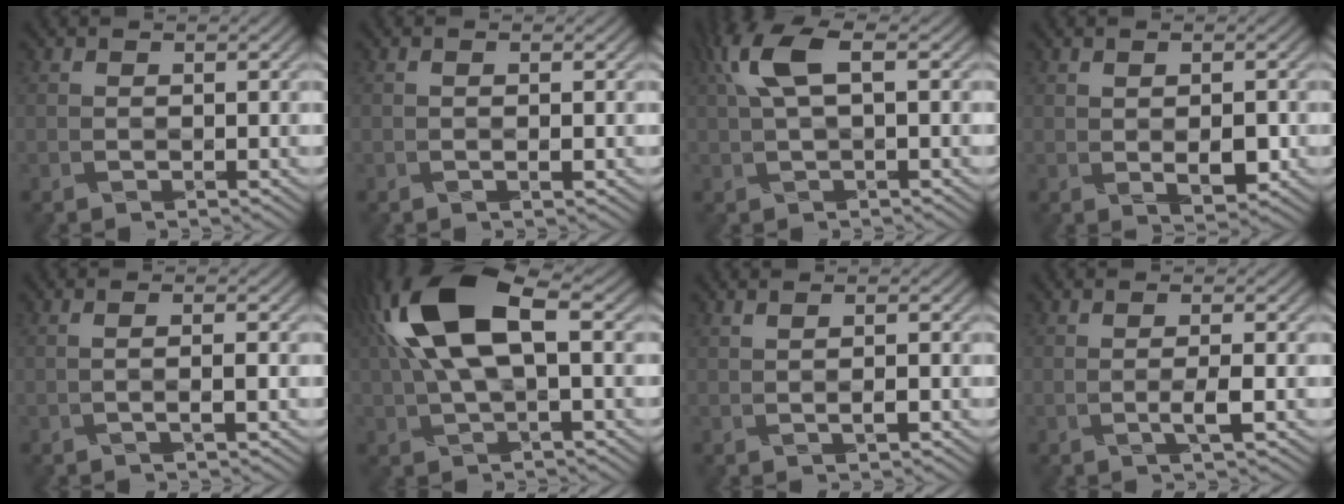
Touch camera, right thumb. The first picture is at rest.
{"total": 0.5, "force": [0.0, 0.0, 0.5], "torque": [-0.013, 0.001, 0.000]}
{"total": 5.8, "force": [1.7, 1.8, 5.2], "torque": [-0.116, 0.013, 0.030]}
{"total": 2.8, "force": [0.0, 1.0, 2.6], "torque": [-0.051, -0.001, 0.008]}
{"total": 1.6, "force": [-0.1, 0.3, 1.6], "torque": [-0.025, 0.003, -0.008]}
{"total": 12.4, "force": [2.9, 5.3, 10.9], "torque": [-0.246, 0.018, 0.055]}
{"total": 1.2, "force": [0.3, 0.1, 1.2], "torque": [-0.026, 0.004, 0.005]}
{"total": 2.0, "force": [-0.3, 0.2, 2.0], "torque": [-0.035, 0.002, -0.010]}